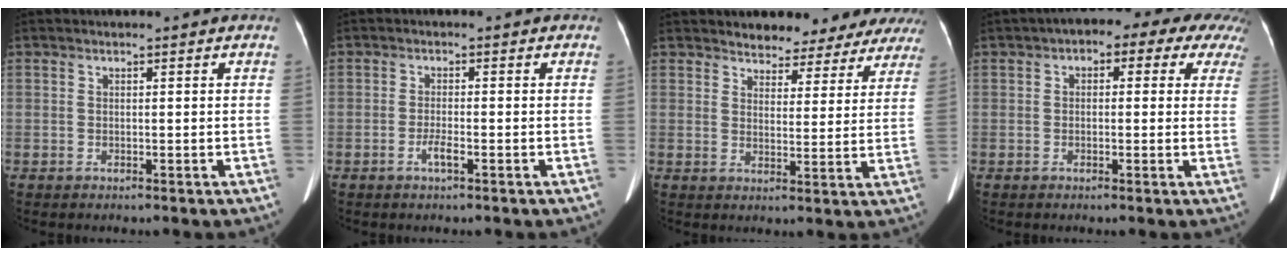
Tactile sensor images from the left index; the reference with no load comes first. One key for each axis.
{"total": 1.9, "fx": -1.5, "fy": 0.2, "fz": 1.2, "tx": -0.022, "ty": -0.018, "tz": -0.029}
{"total": 15.1, "fx": 13.8, "fy": 4.9, "fz": 3.7, "tx": -0.018, "ty": -0.026, "tz": 0.142}
{"total": 11.5, "fx": 6.9, "fy": 4.9, "fz": 7.7, "tx": -0.079, "ty": 0.031, "tz": 0.063}